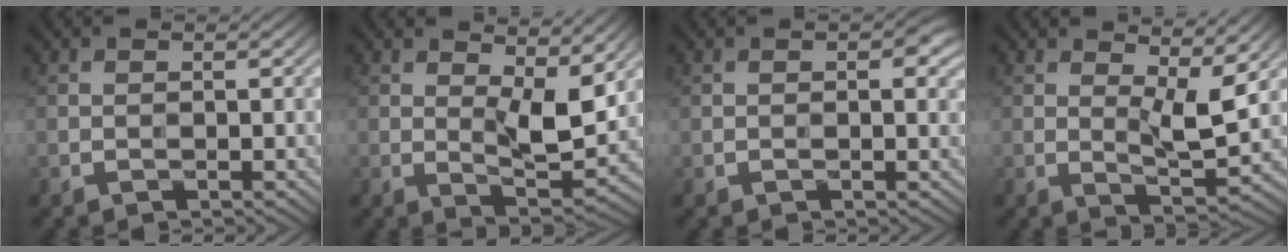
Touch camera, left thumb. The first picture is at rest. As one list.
[{"total": 8.0, "force": [3.3, 2.9, 6.7], "torque": [-0.113, -0.008, 0.058]}, {"total": 2.1, "force": [0.5, 1.2, 1.7], "torque": [-0.020, -0.001, 0.011]}, {"total": 6.5, "force": [3.4, 1.9, 5.2], "torque": [-0.088, -0.009, 0.059]}]